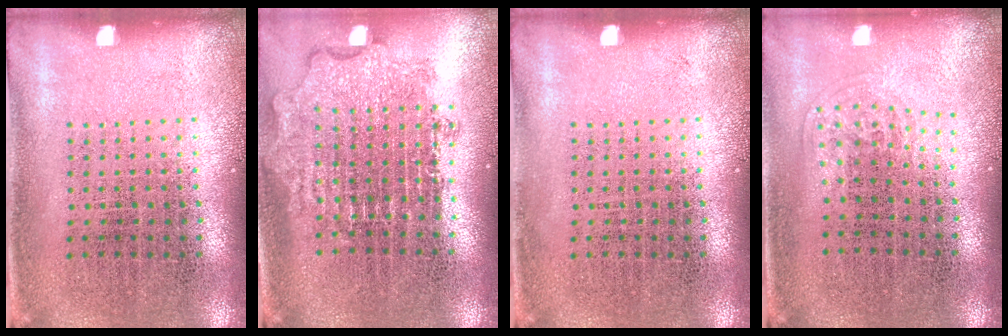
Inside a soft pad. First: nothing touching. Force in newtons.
{"total": 1.9, "press": 1.5, "slide": 1.1}
{"total": 0.0}
{"total": 1.1, "press": 0.6, "slide": 0.8}